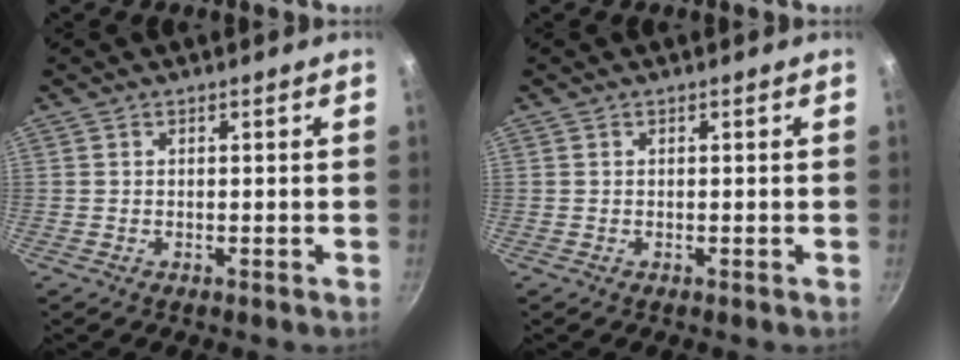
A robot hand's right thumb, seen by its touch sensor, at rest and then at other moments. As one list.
[{"total": 0.0}]